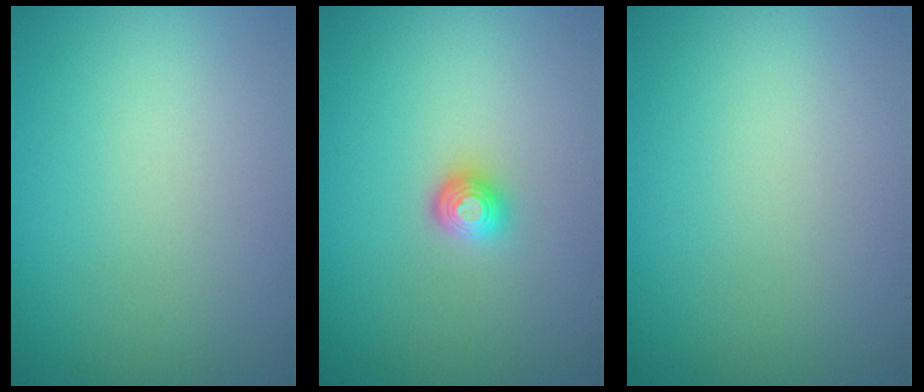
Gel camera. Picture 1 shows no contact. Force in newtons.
{"total": 1.5, "press": 1.3, "slide": 0.8}
{"total": 0.0}